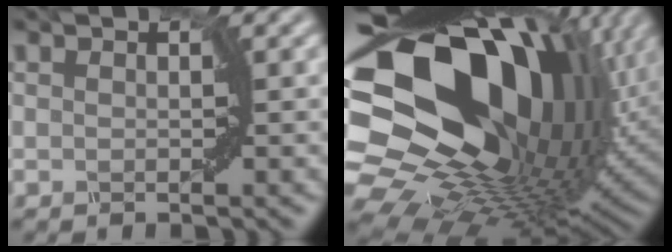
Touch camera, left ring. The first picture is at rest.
{"total": 20.4, "force": [5.1, 13.6, 14.3], "torque": [-0.261, -0.009, 0.103]}